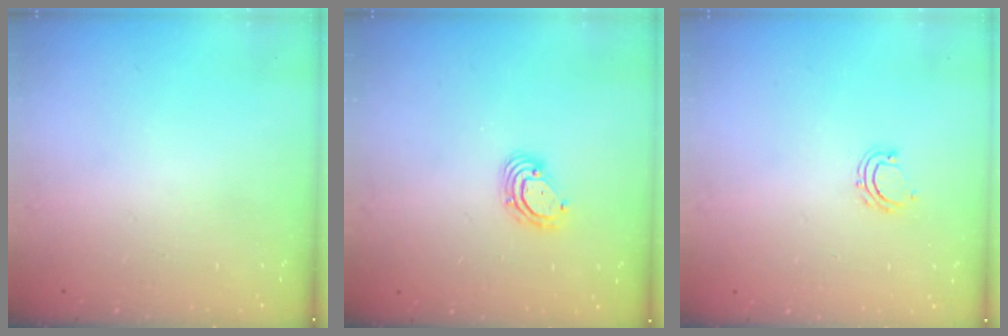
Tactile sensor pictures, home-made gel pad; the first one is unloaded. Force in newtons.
{"total": 5.6, "press": 5.6, "slide": 0.7}
{"total": 5.3, "press": 5.2, "slide": 1.1}